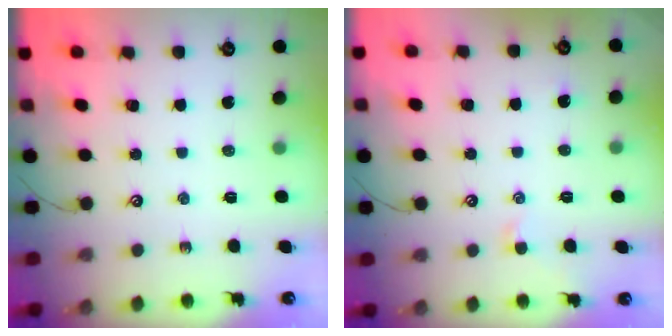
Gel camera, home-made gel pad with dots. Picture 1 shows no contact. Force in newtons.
{"total": 0.0}